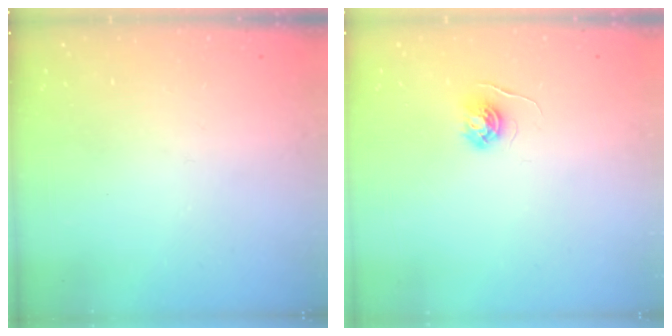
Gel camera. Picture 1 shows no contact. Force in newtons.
{"total": 4.0, "press": 4.0, "slide": 0.4}